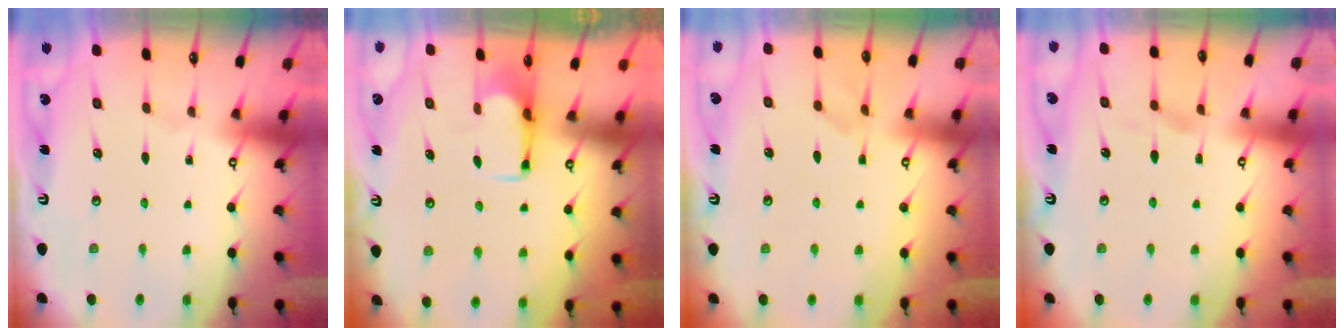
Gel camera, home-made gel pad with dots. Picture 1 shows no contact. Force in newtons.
{"total": 2.7, "press": 2.6, "slide": 0.9}
{"total": 1.6, "press": 0.9, "slide": 1.3}
{"total": 2.3, "press": 2.0, "slide": 1.2}